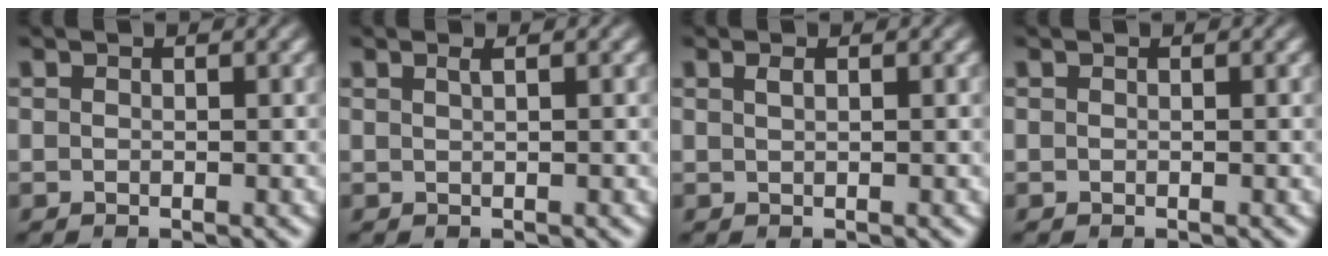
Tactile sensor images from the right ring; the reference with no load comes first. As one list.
[{"total": 1.0, "force": [0.4, -0.3, 0.8], "torque": [-0.007, 0.010, 0.008]}, {"total": 0.8, "force": [0.4, -0.2, 0.6], "torque": [-0.008, 0.007, 0.008]}, {"total": 0.0}]